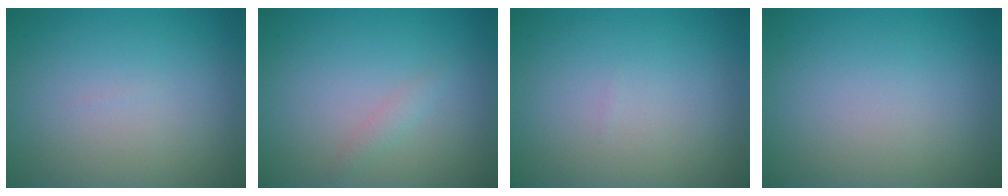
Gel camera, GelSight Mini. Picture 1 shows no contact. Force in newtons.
{"total": 0.9, "press": 0.9, "slide": 0.0}
{"total": 0.0}
{"total": 0.0}